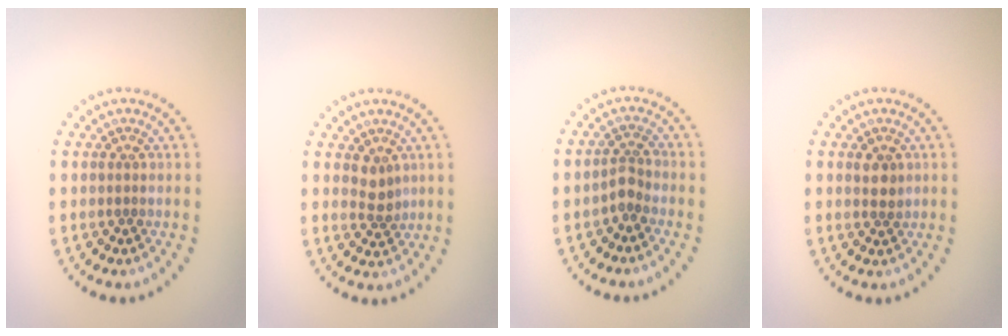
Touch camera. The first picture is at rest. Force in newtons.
{"total": 1.8, "press": 1.5, "slide": 1.1}
{"total": 1.6, "press": 1.2, "slide": 1.0}
{"total": 1.6, "press": 1.5, "slide": 0.5}